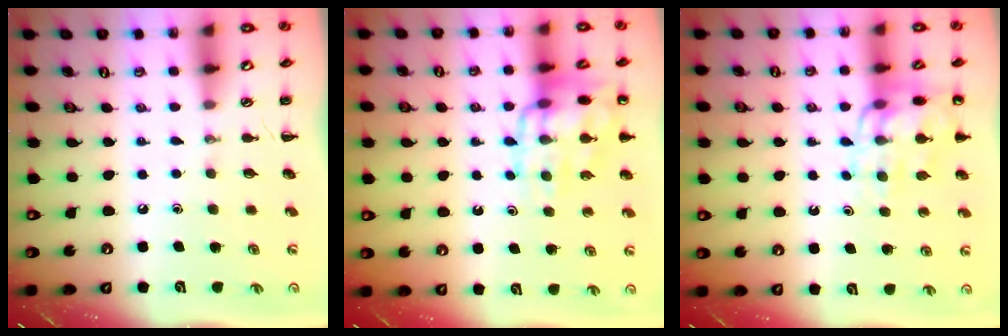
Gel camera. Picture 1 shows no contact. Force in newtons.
{"total": 14.7, "press": 14.5, "slide": 2.3}
{"total": 12.3, "press": 12.1, "slide": 2.2}